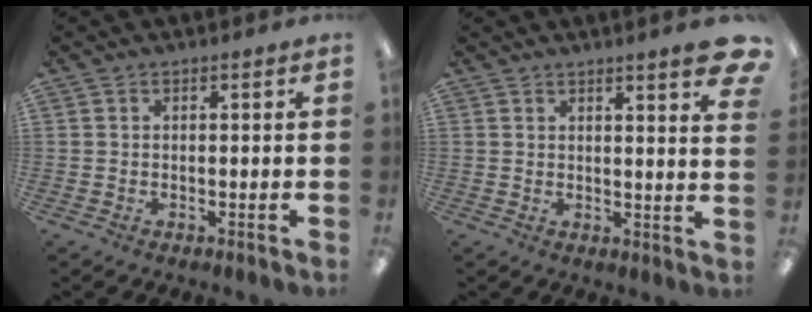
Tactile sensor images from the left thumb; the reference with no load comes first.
{"total": 5.3, "force": [4.1, 0.2, 3.3], "torque": [-0.043, -0.026, 0.064]}